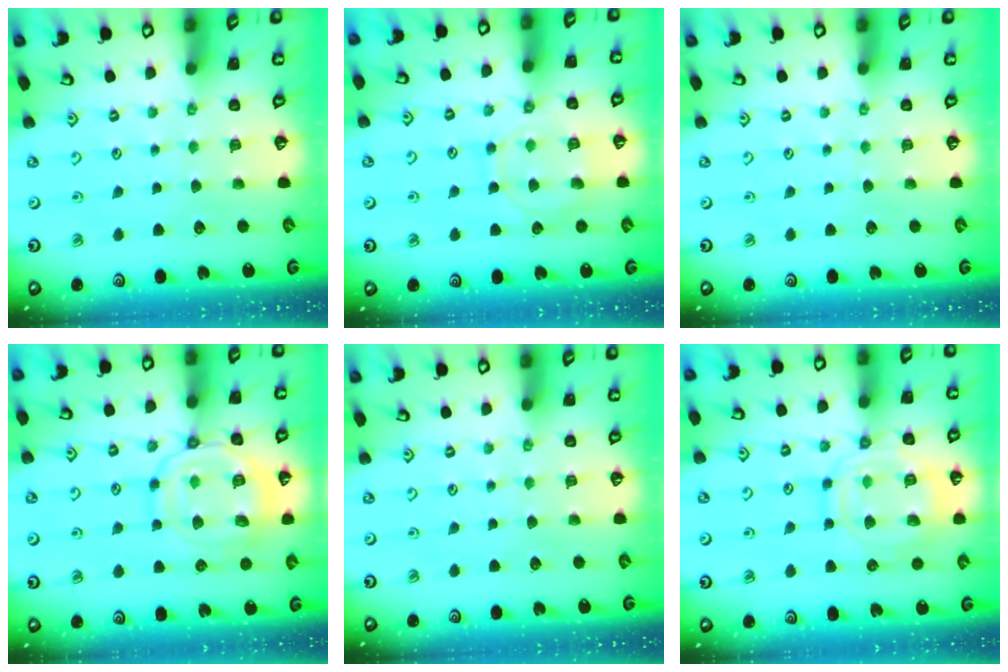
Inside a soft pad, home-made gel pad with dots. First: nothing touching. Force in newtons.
{"total": 10.0, "press": 10.0, "slide": 1.0}
{"total": 0.0}
{"total": 14.2, "press": 14.2, "slide": 1.3}
{"total": 0.0}
{"total": 13.4, "press": 13.3, "slide": 1.3}